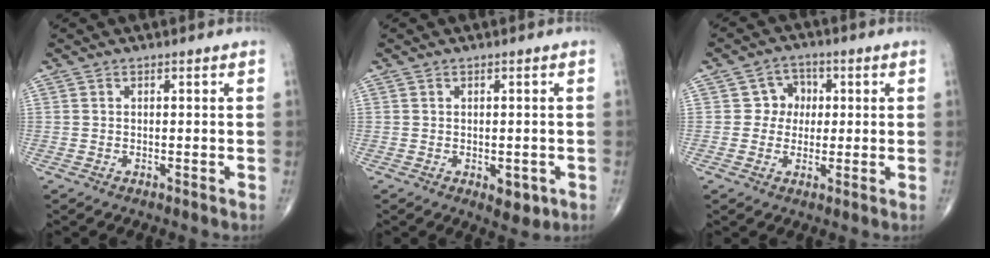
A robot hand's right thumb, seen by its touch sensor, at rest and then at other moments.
{"total": 3.5, "force": [-1.0, 2.0, 2.6], "torque": [-0.020, -0.004, -0.005]}
{"total": 5.1, "force": [0.6, 4.8, 1.6], "torque": [0.013, 0.010, 0.000]}